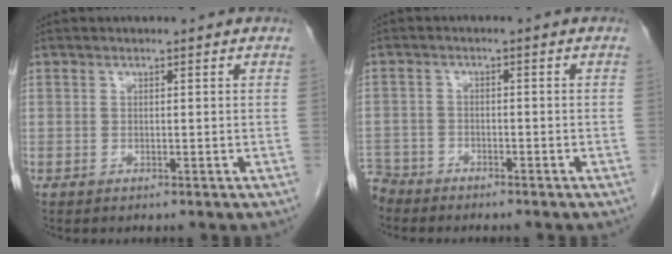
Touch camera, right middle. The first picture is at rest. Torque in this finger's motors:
{"motor_torque": [0.58, -0.68, 0.07, -0.06]}